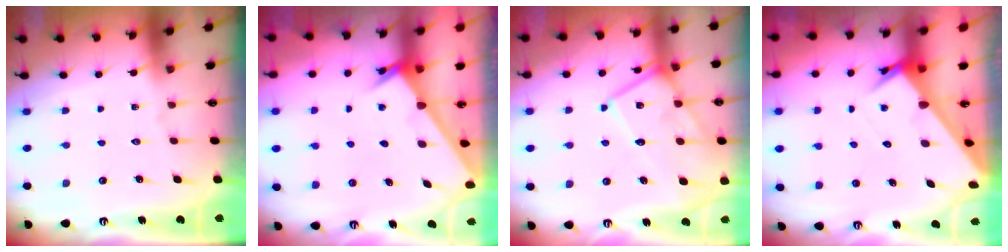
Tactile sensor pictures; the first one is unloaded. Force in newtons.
{"total": 2.6, "press": 2.6, "slide": 0.2}
{"total": 13.7, "press": 13.7, "slide": 1.2}
{"total": 3.6, "press": 3.6, "slide": 0.3}